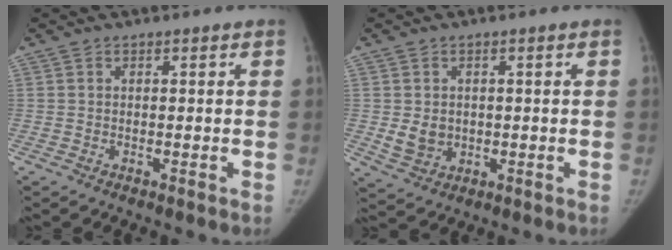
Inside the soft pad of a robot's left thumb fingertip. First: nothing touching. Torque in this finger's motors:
{"motor_torque": [2.46, 2.55, -0.15, -0.07, 0.20]}